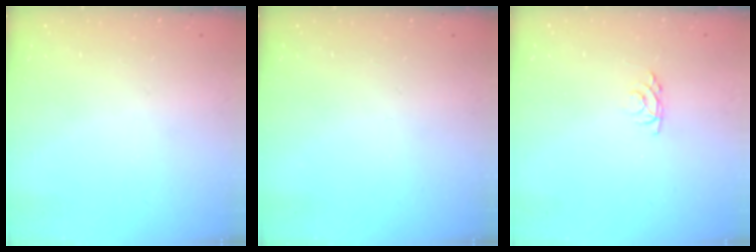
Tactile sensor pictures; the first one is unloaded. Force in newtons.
{"total": 0.0}
{"total": 3.4, "press": 3.3, "slide": 0.5}